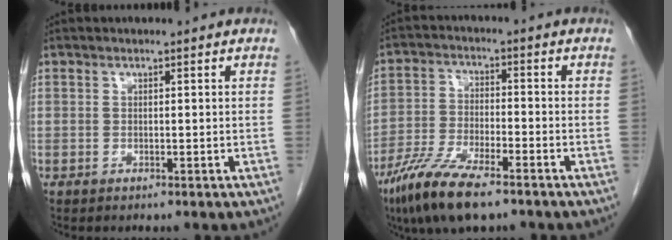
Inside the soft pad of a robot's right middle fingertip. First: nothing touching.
{"total": 10.7, "force": [-7.5, 2.3, 7.3], "torque": [-0.149, -0.024, -0.140]}